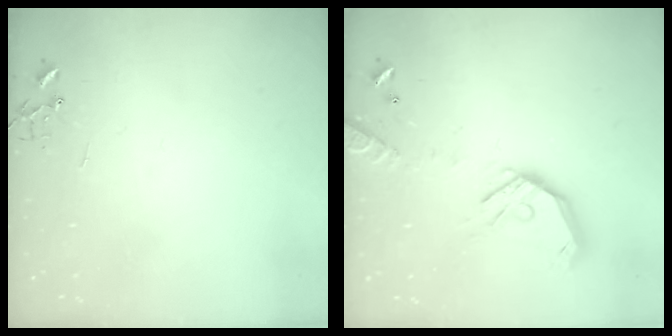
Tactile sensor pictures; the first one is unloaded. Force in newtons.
{"total": 16.2, "press": 16.0, "slide": 2.7}